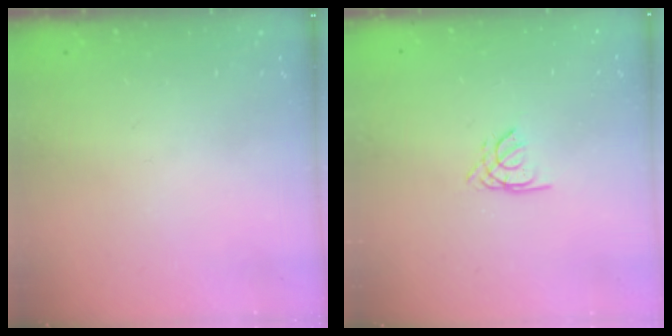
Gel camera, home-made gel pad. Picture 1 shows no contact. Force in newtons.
{"total": 1.1, "press": 1.1, "slide": 0.3}